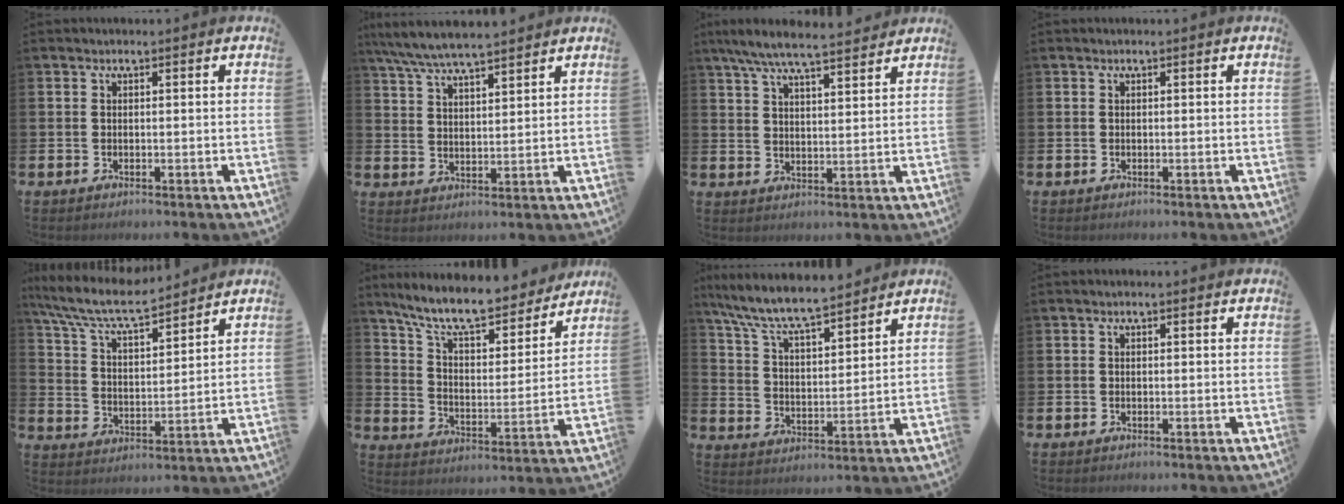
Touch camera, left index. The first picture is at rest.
{"total": 6.7, "force": [6.3, 0.7, 2.1], "torque": [-0.067, -0.022, 0.117]}
{"total": 7.4, "force": [6.9, 0.7, 2.7], "torque": [-0.072, -0.029, 0.123]}
{"total": 0.0}
{"total": 8.0, "force": [7.4, 1.1, 3.0], "torque": [-0.096, -0.042, 0.130]}
{"total": 10.1, "force": [9.1, 2.0, 4.0], "torque": [-0.112, -0.060, 0.157]}
{"total": 8.4, "force": [7.8, 0.9, 2.7], "torque": [-0.091, -0.051, 0.140]}
{"total": 0.0}